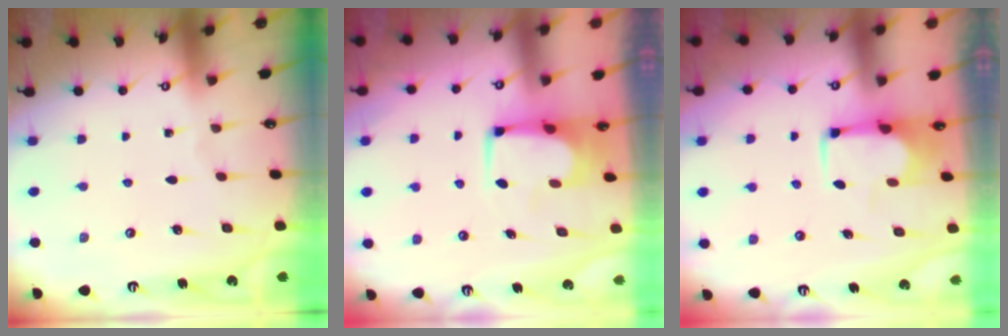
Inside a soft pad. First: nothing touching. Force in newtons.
{"total": 6.3, "press": 6.3, "slide": 0.3}
{"total": 1.8, "press": 1.6, "slide": 0.8}